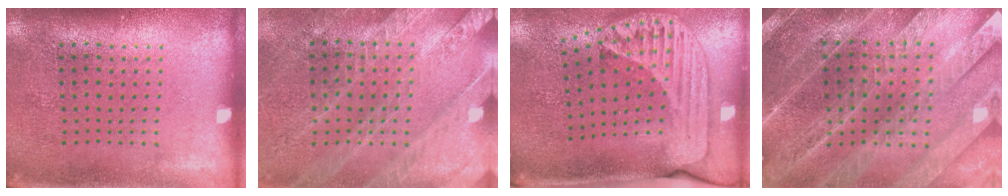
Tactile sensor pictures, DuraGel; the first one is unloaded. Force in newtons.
{"total": 2.7, "press": 2.7, "slide": 0.5}
{"total": 2.7, "press": 1.8, "slide": 1.9}
{"total": 3.6, "press": 3.4, "slide": 1.2}